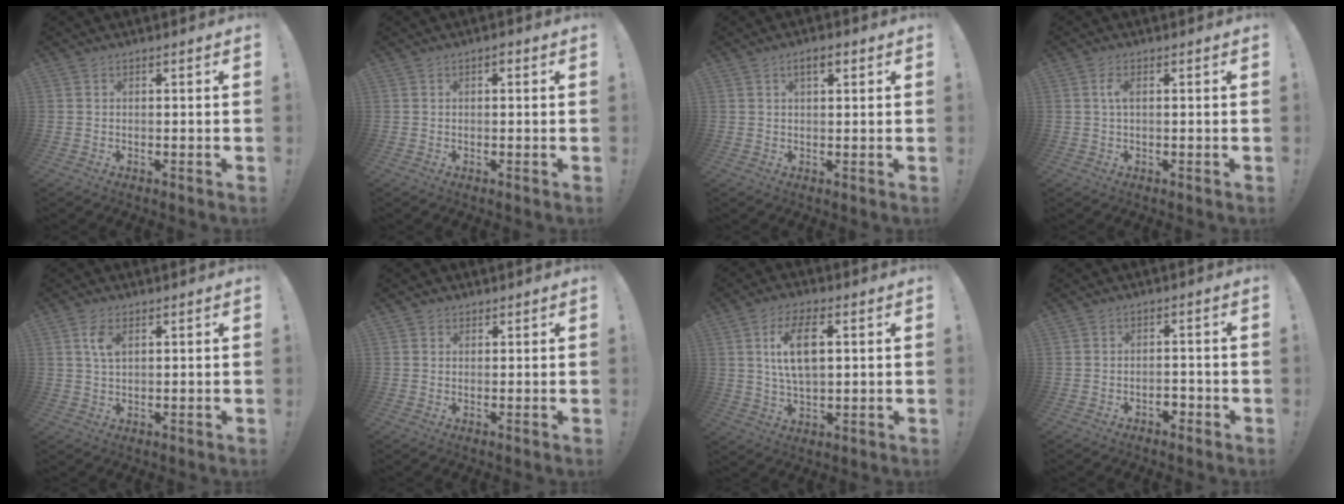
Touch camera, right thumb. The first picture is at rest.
{"total": 0.6, "force": [-0.1, 0.4, 0.4], "torque": [-0.003, 0.001, -0.003]}
{"total": 3.4, "force": [1.6, 1.3, 2.7], "torque": [-0.044, -0.001, 0.026]}
{"total": 2.8, "force": [0.4, 0.9, 2.6], "torque": [-0.047, 0.001, 0.004]}
{"total": 4.7, "force": [1.9, 2.3, 3.6], "torque": [-0.062, -0.002, 0.032]}
{"total": 5.3, "force": [1.9, 4.9, 0.8], "torque": [-0.011, -0.008, 0.038]}
{"total": 11.3, "force": [2.9, 5.7, 9.3], "torque": [-0.166, 0.001, 0.049]}
{"total": 2.3, "force": [-1.6, 1.2, 1.1], "torque": [-0.011, -0.007, -0.030]}